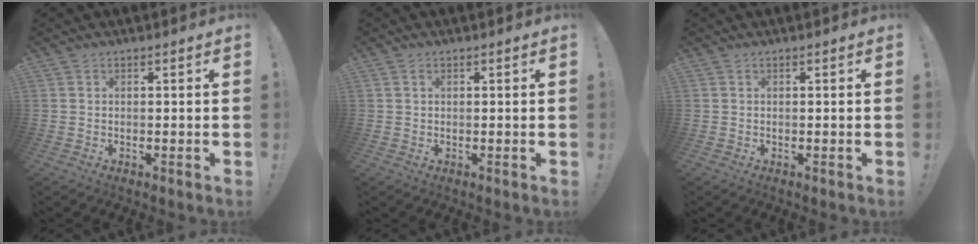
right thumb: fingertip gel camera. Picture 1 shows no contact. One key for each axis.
{"total": 0.5, "fx": 0.2, "fy": 0.4, "fz": 0.3, "tx": -0.008, "ty": 0.003, "tz": 0.005}
{"total": 0.0}